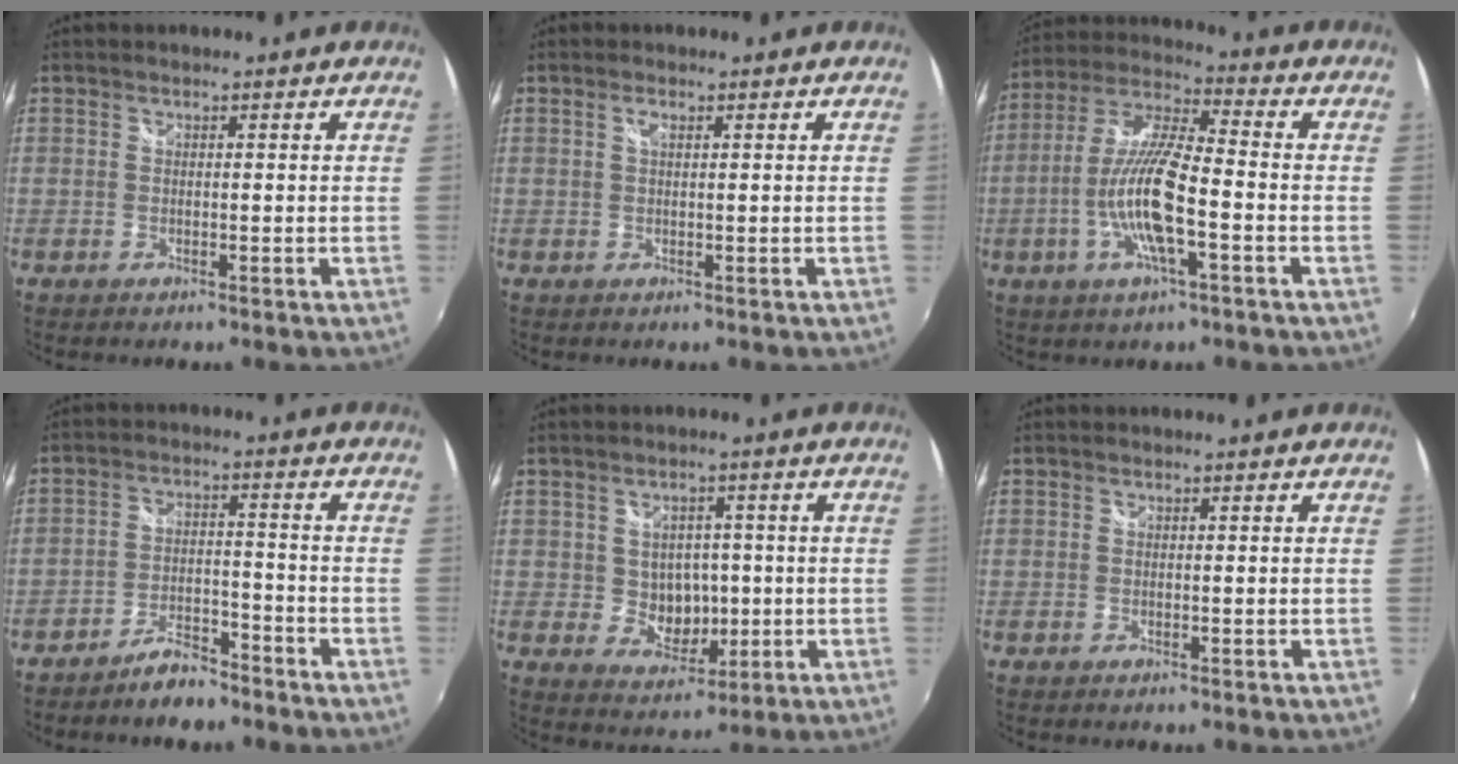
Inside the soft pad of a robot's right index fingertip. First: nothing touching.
{"total": 1.0, "force": [0.5, 0.3, 0.9], "torque": [-0.017, 0.002, 0.006]}
{"total": 13.7, "force": [-4.0, 2.7, 12.8], "torque": [-0.259, -0.005, -0.077]}
{"total": 6.2, "force": [-5.4, 2.0, 2.4], "torque": [-0.062, 0.011, -0.088]}
{"total": 6.6, "force": [-0.1, 5.9, 3.0], "torque": [-0.056, 0.002, 0.012]}
{"total": 0.0}